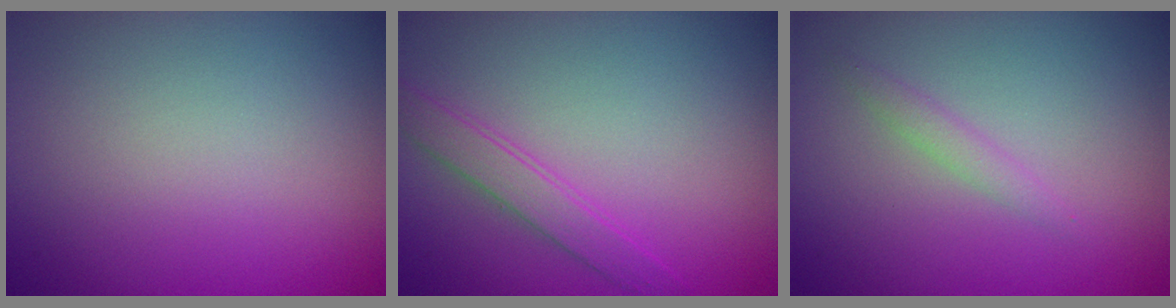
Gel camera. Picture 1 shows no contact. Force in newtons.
{"total": 2.2, "press": 2.1, "slide": 0.2}
{"total": 1.2, "press": 1.2, "slide": 0.1}